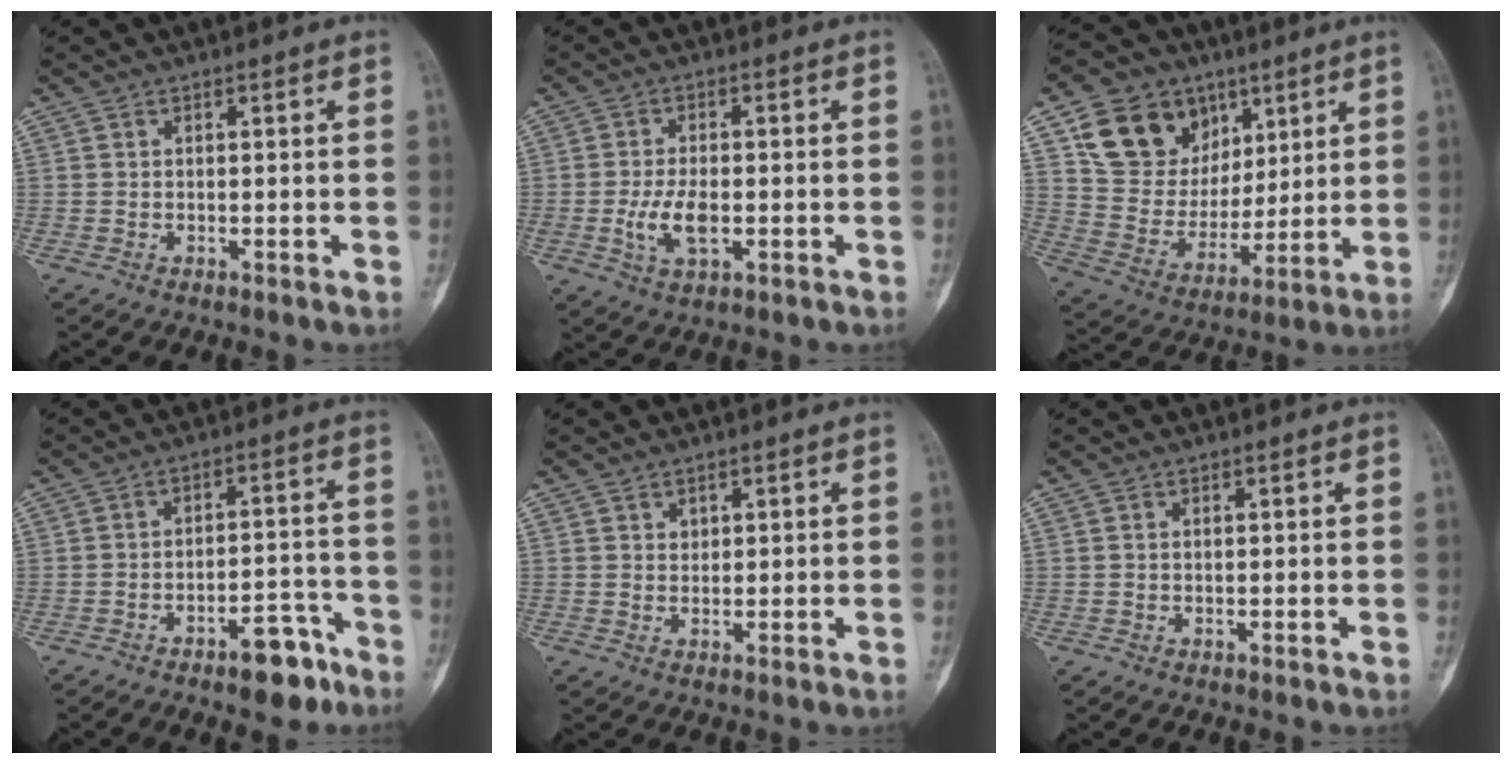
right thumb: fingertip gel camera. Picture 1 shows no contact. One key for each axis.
{"total": 6.4, "fx": -1.2, "fy": 3.2, "fz": 5.4, "tx": -0.107, "ty": -0.001, "tz": -0.018}
{"total": 17.9, "fx": 8.6, "fy": 13.8, "fz": 7.6, "tx": -0.100, "ty": -0.016, "tz": 0.166}
{"total": 8.0, "fx": -5.3, "fy": 3.5, "fz": 4.9, "tx": -0.052, "ty": 0.046, "tz": -0.073}
{"total": 1.5, "fx": 0.8, "fy": 1.2, "fz": 0.4, "tx": 0.005, "ty": -0.004, "tz": 0.012}
{"total": 0.0}